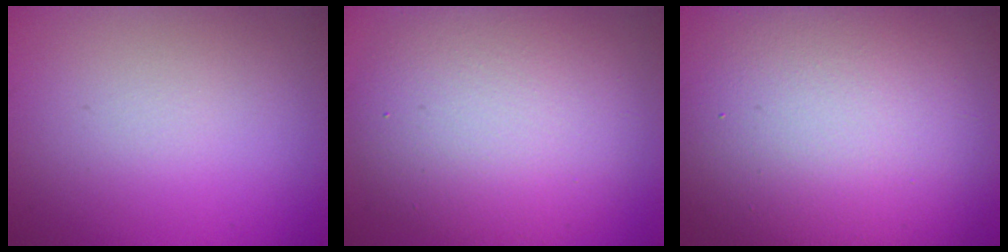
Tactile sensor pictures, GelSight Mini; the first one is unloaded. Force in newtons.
{"total": 9.5, "press": 9.5, "slide": 0.4}
{"total": 17.7, "press": 17.7, "slide": 0.9}